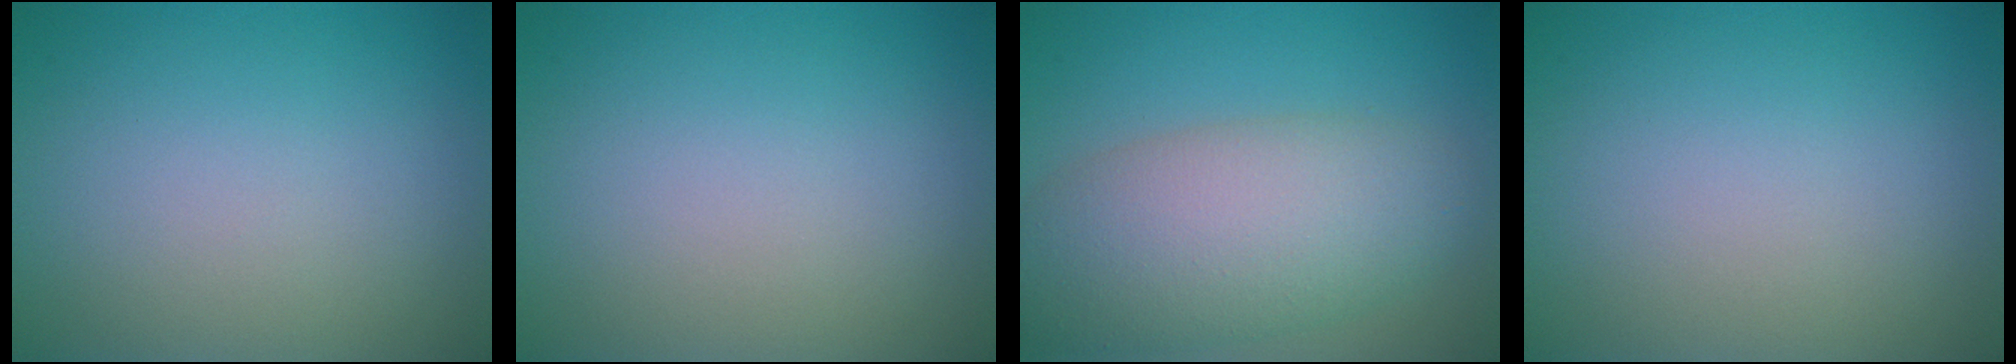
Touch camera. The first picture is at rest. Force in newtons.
{"total": 0.0}
{"total": 7.7, "press": 7.7, "slide": 0.7}
{"total": 0.0}